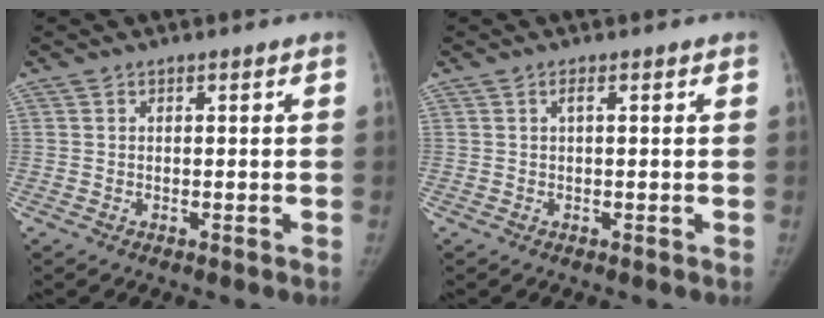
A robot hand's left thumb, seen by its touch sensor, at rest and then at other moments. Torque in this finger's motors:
{"motor_torque": [-0.17, 0.04, 0.18, -0.04, 0.08]}